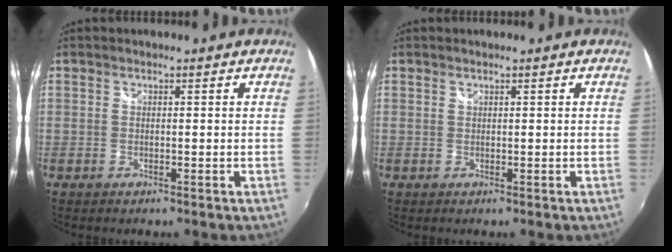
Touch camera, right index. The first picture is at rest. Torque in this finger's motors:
{"motor_torque": [0.11, 0.07, -0.01, 0.00]}